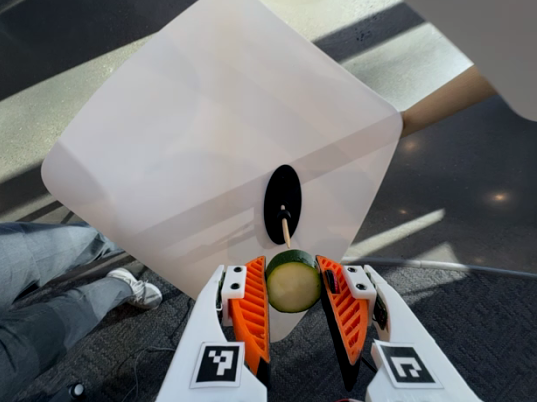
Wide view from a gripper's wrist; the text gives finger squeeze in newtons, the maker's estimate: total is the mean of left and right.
{"total": 9.7, "left": 9.6, "right": 9.8}